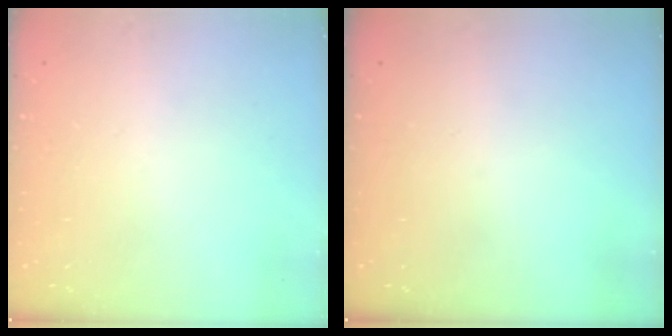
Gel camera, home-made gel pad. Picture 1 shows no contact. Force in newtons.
{"total": 0.0}